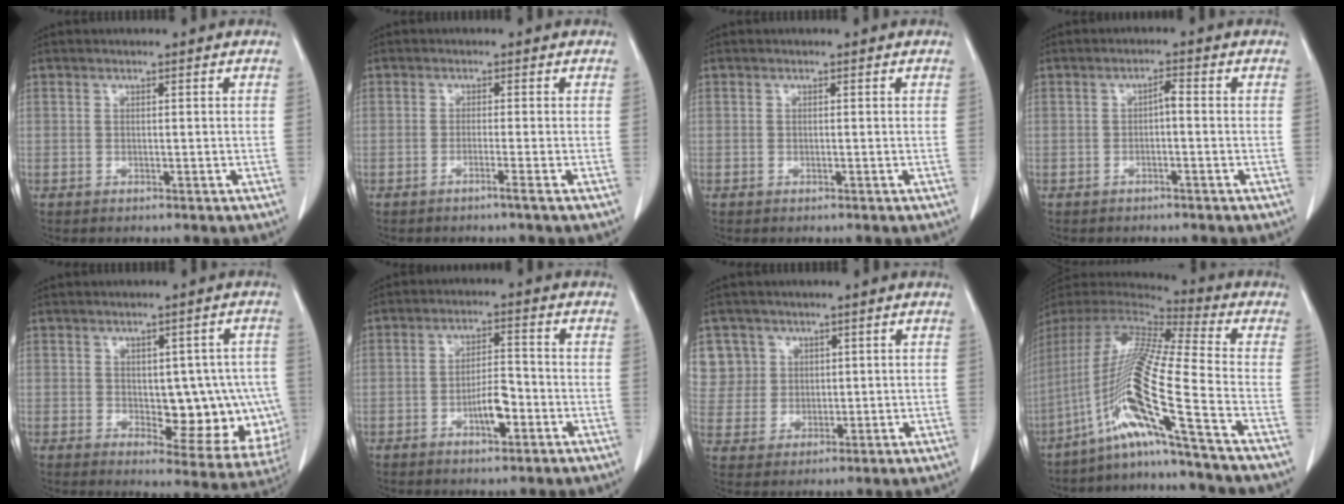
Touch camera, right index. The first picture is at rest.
{"total": 1.8, "force": [-1.2, -0.7, 1.1], "torque": [-0.012, 0.003, -0.023]}
{"total": 0.0}
{"total": 1.6, "force": [-0.3, 0.3, 1.6], "torque": [-0.023, 0.006, -0.008]}
{"total": 13.2, "force": [-1.1, 6.1, 11.7], "torque": [-0.119, 0.011, 0.005]}
{"total": 5.4, "force": [-2.2, 1.7, 4.7], "torque": [-0.082, 0.006, -0.035]}
{"total": 7.2, "force": [3.3, 6.4, -0.2], "torque": [0.009, 0.015, 0.075]}
{"total": 18.2, "force": [-8.9, -2.5, 15.7], "torque": [-0.321, -0.016, -0.176]}